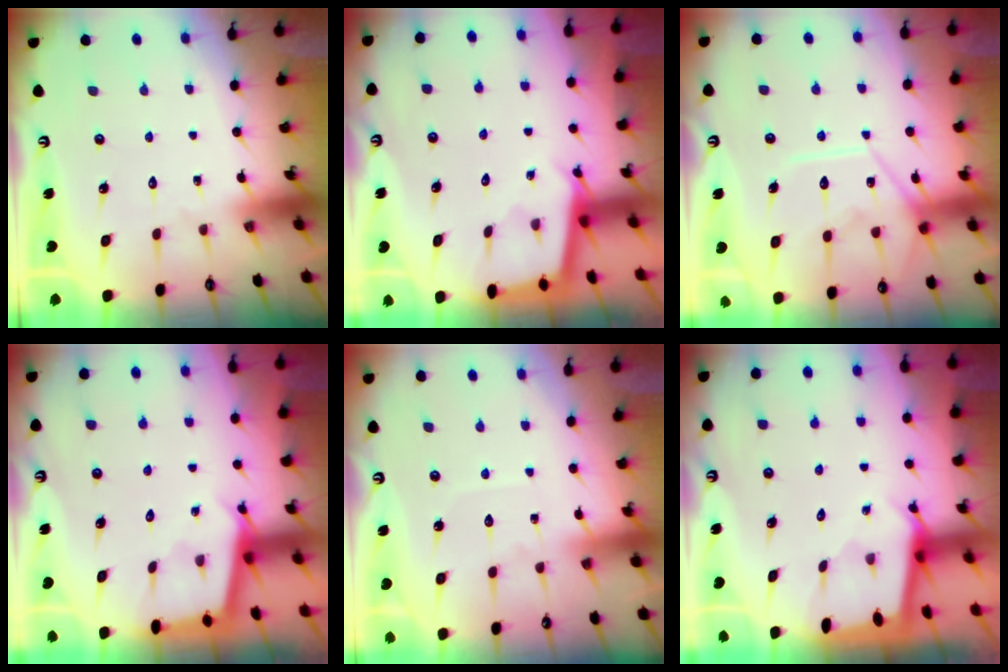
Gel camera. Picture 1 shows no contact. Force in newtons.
{"total": 2.5, "press": 2.5, "slide": 0.1}
{"total": 14.7, "press": 14.6, "slide": 1.4}
{"total": 2.7, "press": 2.7, "slide": 0.3}
{"total": 3.0, "press": 2.9, "slide": 0.4}
{"total": 1.6, "press": 1.6, "slide": 0.2}